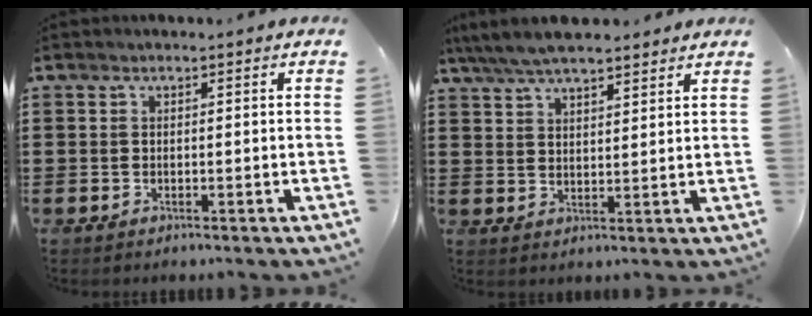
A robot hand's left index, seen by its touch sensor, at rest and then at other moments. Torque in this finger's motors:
{"motor_torque": [0.64, -1.49, 1.05, 0.21]}